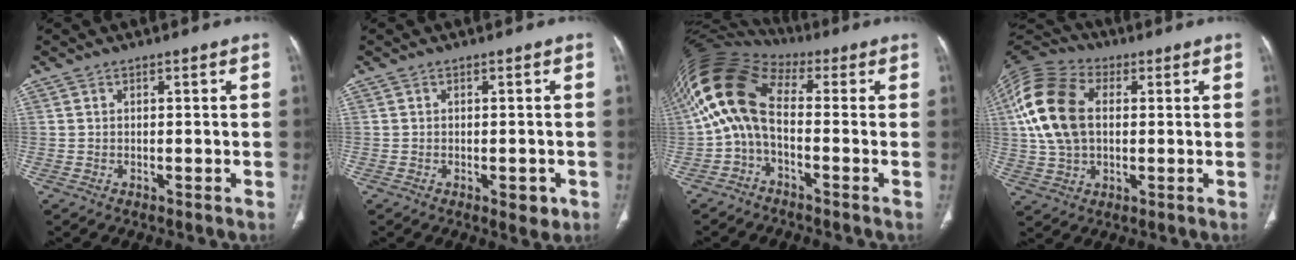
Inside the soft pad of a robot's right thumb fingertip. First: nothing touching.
{"total": 3.0, "force": [-1.1, 1.5, 2.3], "torque": [-0.019, 0.000, -0.009]}
{"total": 12.7, "force": [-0.2, 6.9, 10.6], "torque": [-0.208, 0.057, -0.018]}
{"total": 16.4, "force": [2.4, 10.6, 12.3], "torque": [-0.250, 0.021, 0.041]}